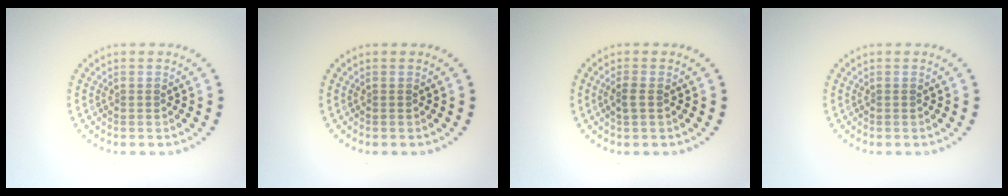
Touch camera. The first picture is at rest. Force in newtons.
{"total": 0.0}
{"total": 1.3, "press": 1.2, "slide": 0.5}
{"total": 0.0}